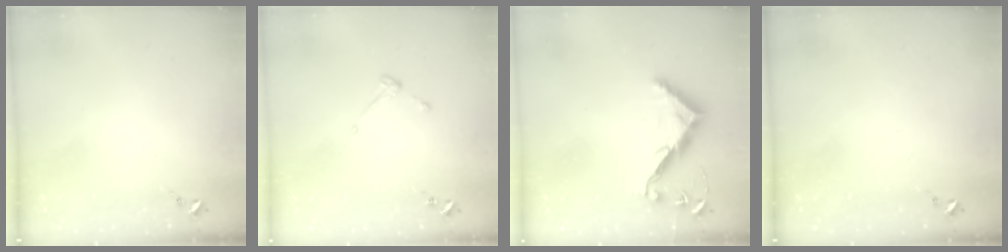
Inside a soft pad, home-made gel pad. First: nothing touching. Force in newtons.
{"total": 3.0, "press": 3.0, "slide": 0.4}
{"total": 10.2, "press": 10.2, "slide": 0.4}
{"total": 0.0}